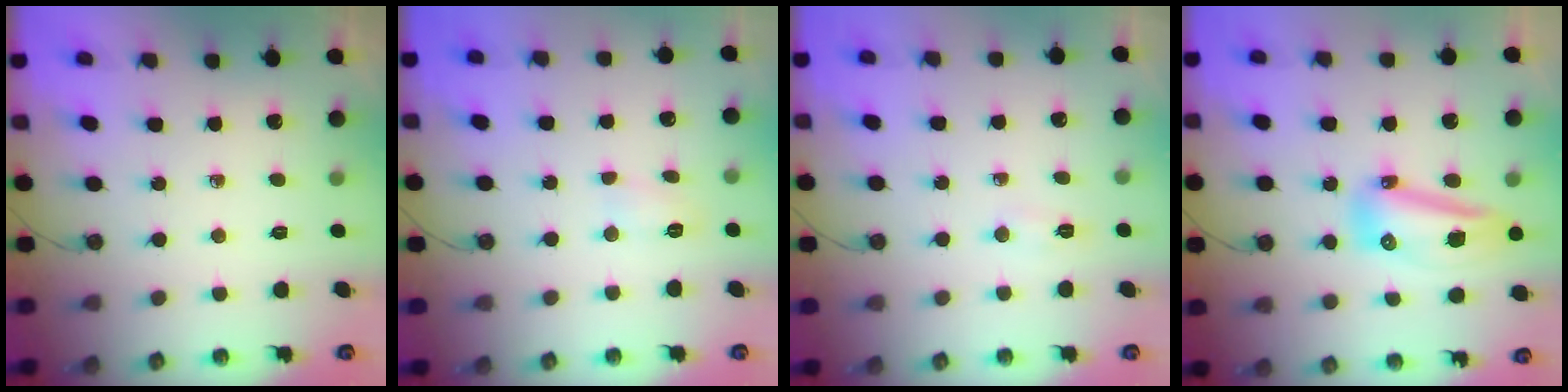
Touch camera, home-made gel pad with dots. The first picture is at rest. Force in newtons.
{"total": 3.9, "press": 3.9, "slide": 0.4}
{"total": 4.8, "press": 4.8, "slide": 0.7}
{"total": 13.0, "press": 12.9, "slide": 1.5}